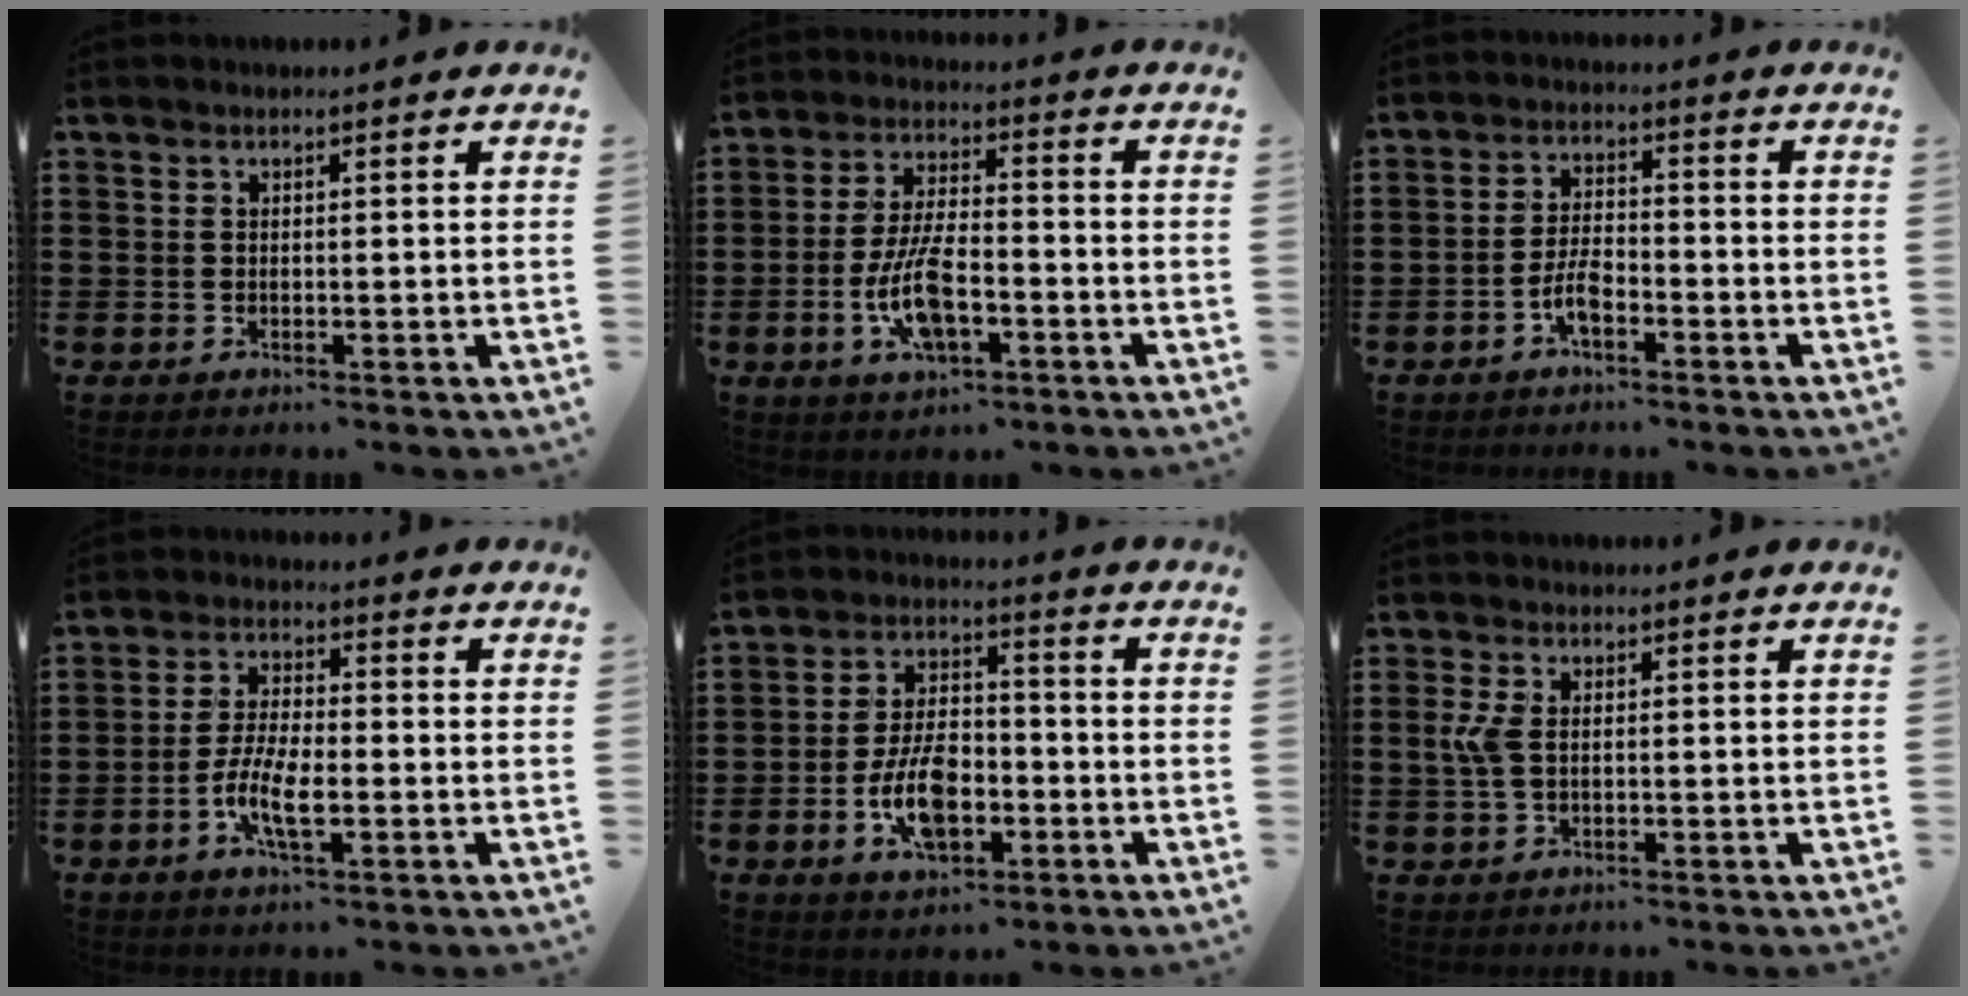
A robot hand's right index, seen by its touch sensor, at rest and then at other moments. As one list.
[{"total": 9.8, "force": [-3.2, 4.0, 8.4], "torque": [-0.184, -0.006, -0.061]}, {"total": 4.7, "force": [-2.5, 1.9, 3.5], "torque": [-0.088, 0.001, -0.054]}, {"total": 7.1, "force": [-2.6, 2.3, 6.2], "torque": [-0.142, -0.014, -0.054]}, {"total": 9.6, "force": [-3.1, 5.0, 7.5], "torque": [-0.150, 0.003, -0.060]}, {"total": 3.8, "force": [0.3, 1.8, 3.3], "torque": [-0.098, -0.003, -0.007]}]